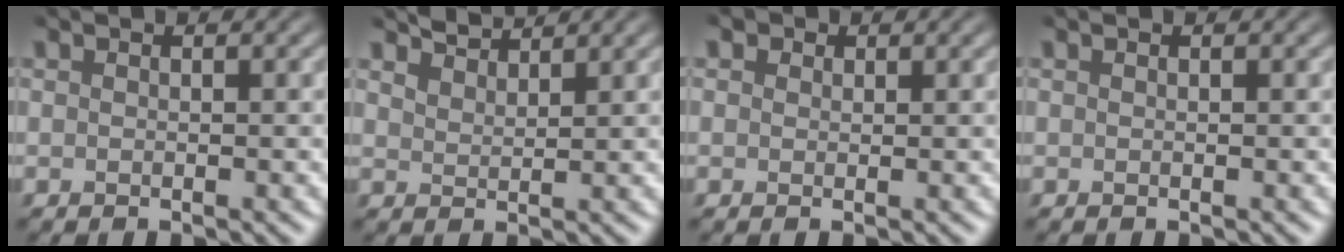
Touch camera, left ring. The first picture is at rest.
{"total": 2.4, "force": [2.4, 0.2, 0.4], "torque": [-0.008, 0.003, 0.046]}
{"total": 1.2, "force": [0.7, 0.9, 0.5], "torque": [-0.007, 0.000, 0.001]}
{"total": 0.0}